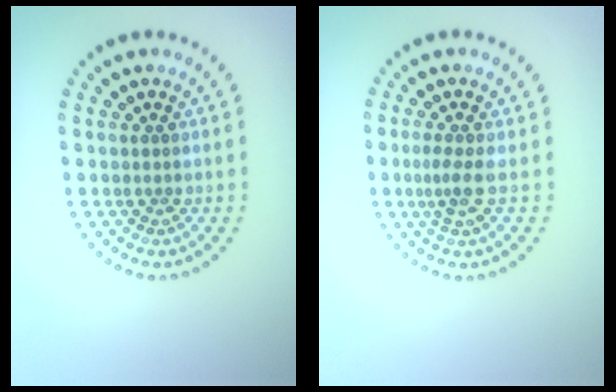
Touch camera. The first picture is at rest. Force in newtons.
{"total": 1.8, "press": 1.4, "slide": 1.1}